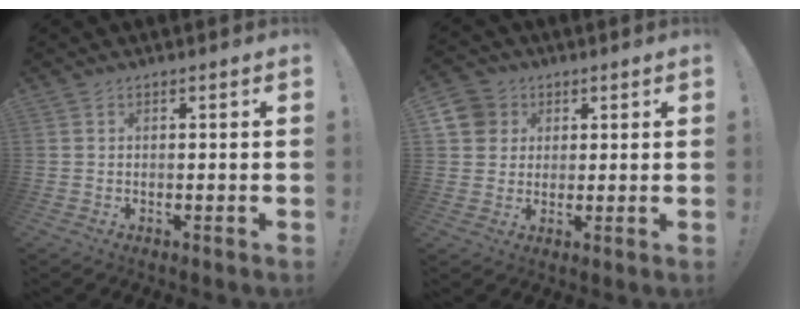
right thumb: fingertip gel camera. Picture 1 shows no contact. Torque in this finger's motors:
{"motor_torque": [0.18, 0.04, 0.09, -0.03, -0.01]}